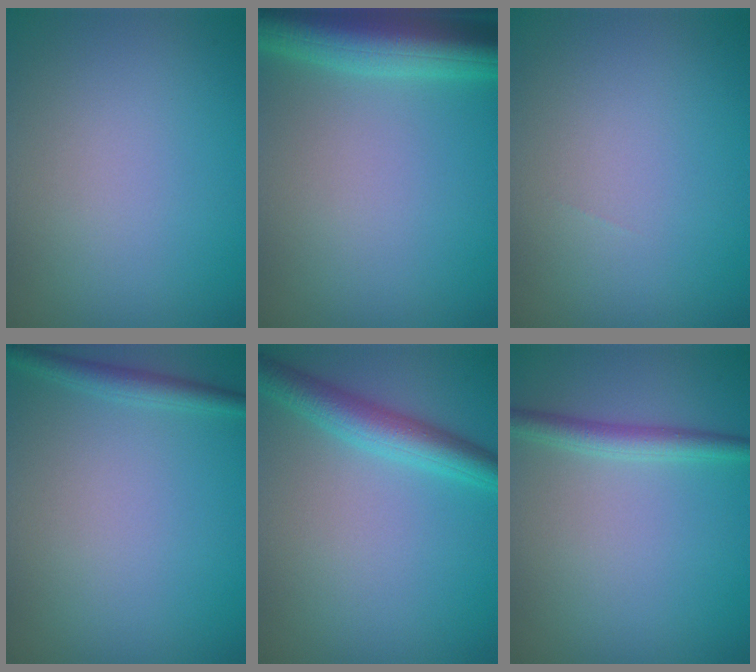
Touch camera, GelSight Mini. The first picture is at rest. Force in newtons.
{"total": 7.3, "press": 7.3, "slide": 0.4}
{"total": 0.0}
{"total": 1.8, "press": 1.8, "slide": 0.1}
{"total": 4.0, "press": 4.0, "slide": 0.1}
{"total": 2.3, "press": 2.3, "slide": 0.0}